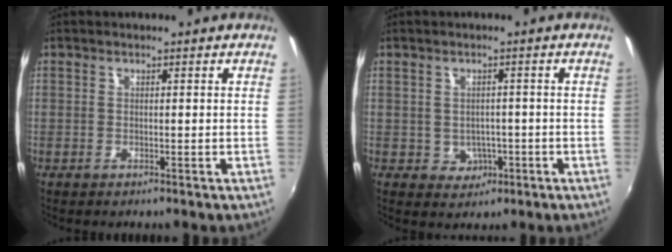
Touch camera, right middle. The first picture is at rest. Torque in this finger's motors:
{"motor_torque": [0.32, -0.13, 0.01, 0.01]}